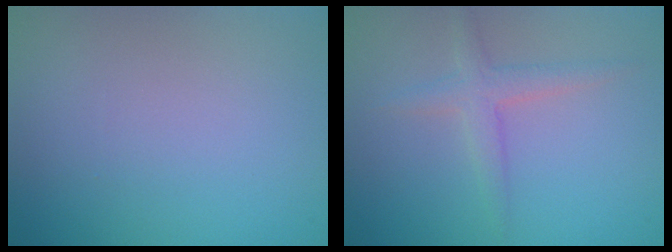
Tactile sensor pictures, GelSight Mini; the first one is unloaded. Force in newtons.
{"total": 2.3, "press": 2.3, "slide": 0.1}